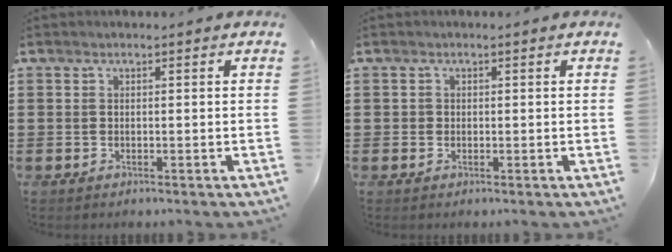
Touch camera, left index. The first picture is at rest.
{"total": 0.7, "force": [0.1, 0.7, 0.1], "torque": [-0.005, 0.004, 0.001]}